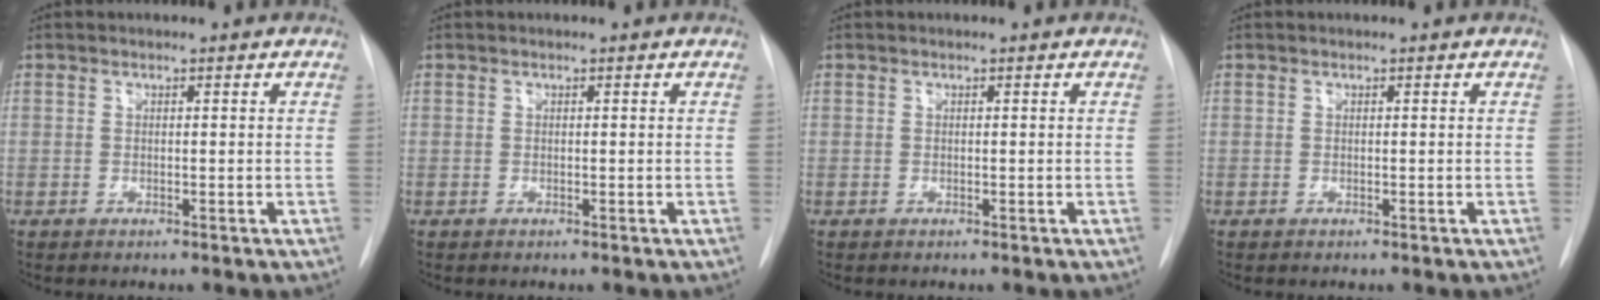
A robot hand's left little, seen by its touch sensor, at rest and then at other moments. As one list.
[{"total": 0.0}, {"total": 0.0}, {"total": 0.0}]